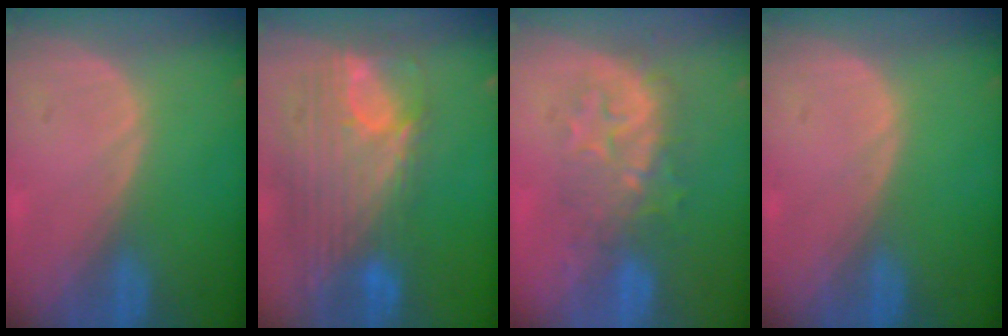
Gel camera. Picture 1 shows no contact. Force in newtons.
{"total": 12.1, "press": 10.3, "slide": 6.4}
{"total": 7.9, "press": 7.8, "slide": 1.6}
{"total": 0.0}